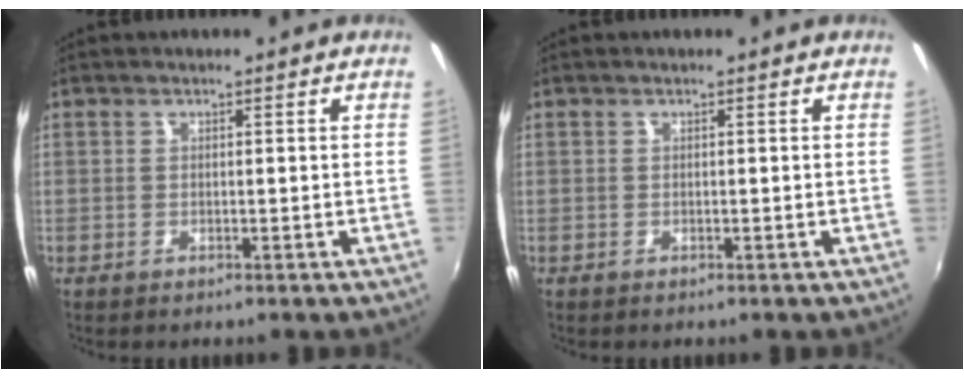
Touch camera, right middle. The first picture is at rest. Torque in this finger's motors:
{"motor_torque": [-0.07, -0.07, 0.00, 0.00]}